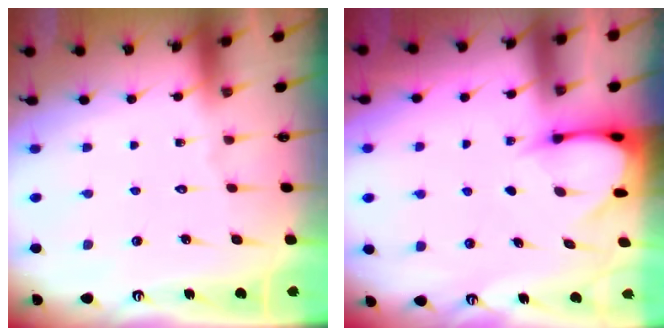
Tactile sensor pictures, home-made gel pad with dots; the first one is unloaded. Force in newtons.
{"total": 3.7, "press": 3.7, "slide": 0.3}